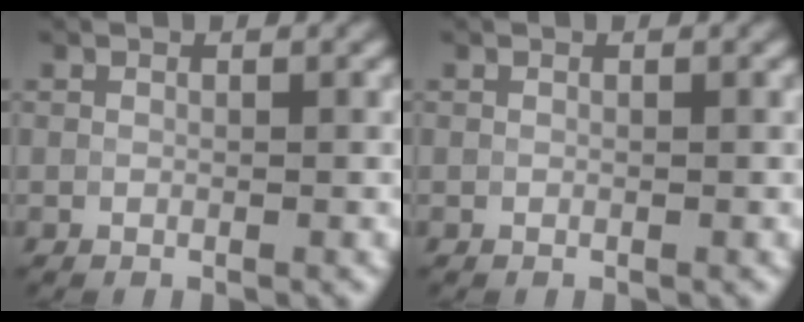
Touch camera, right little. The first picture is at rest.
{"total": 0.0}